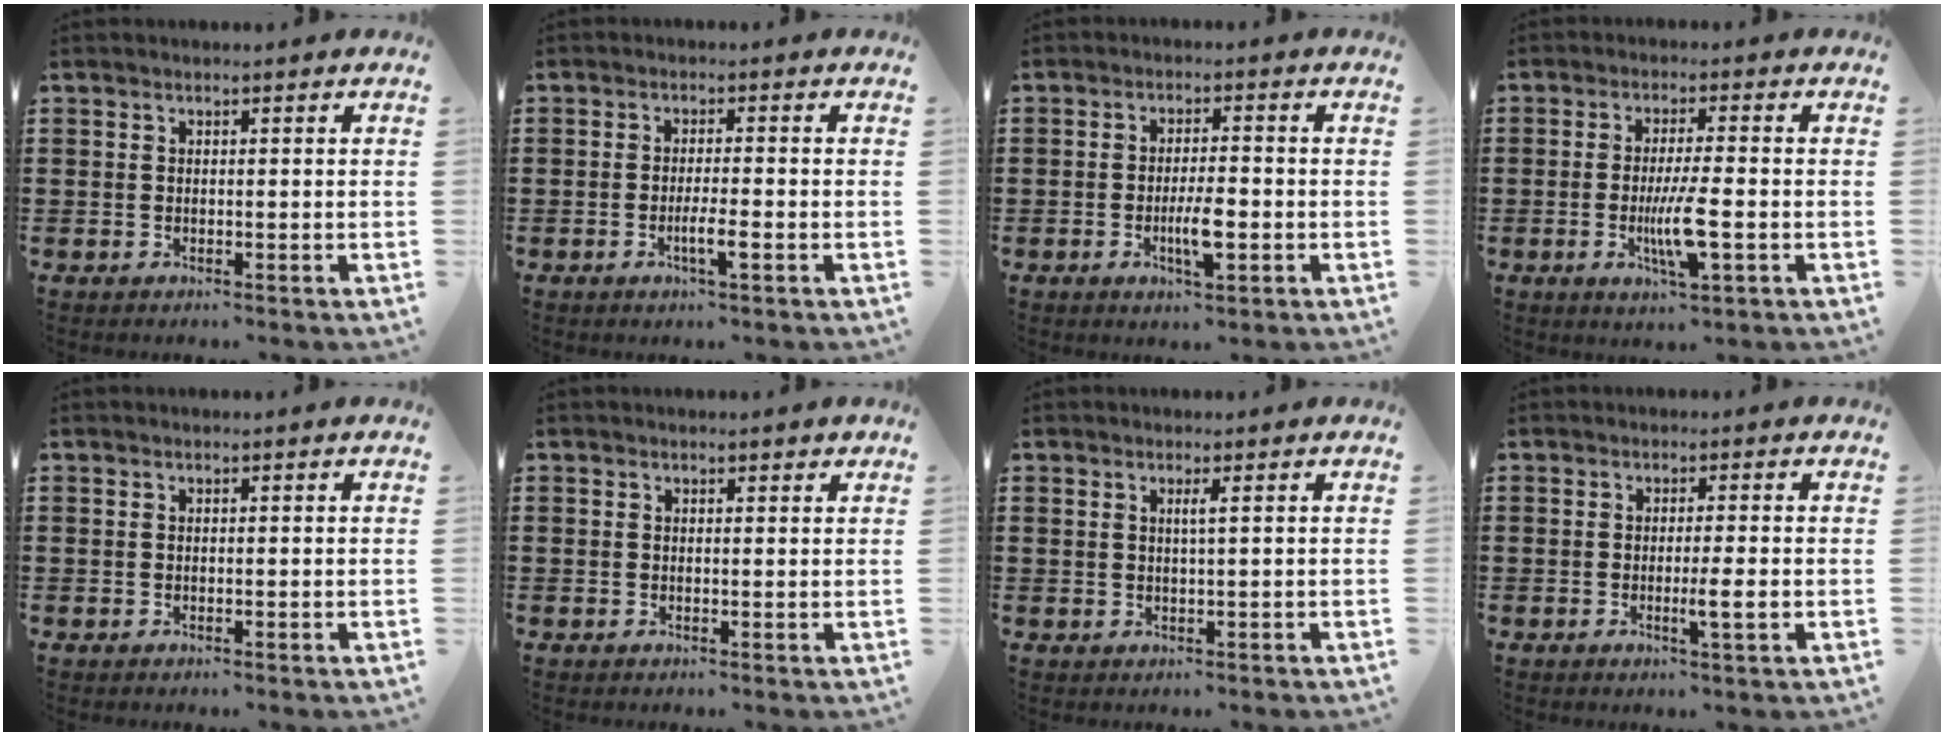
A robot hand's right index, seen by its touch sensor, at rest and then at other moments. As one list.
[{"total": 3.3, "force": [-1.5, 0.3, 2.9], "torque": [-0.051, -0.002, -0.027]}, {"total": 5.1, "force": [-1.6, 1.4, 4.6], "torque": [-0.091, -0.003, -0.031]}, {"total": 6.9, "force": [-1.9, 0.9, 6.5], "torque": [-0.129, -0.017, -0.036]}, {"total": 0.0}, {"total": 0.7, "force": [0.5, 0.5, 0.2], "torque": [0.002, 0.000, 0.007]}, {"total": 1.1, "force": [0.5, -0.2, 1.0], "torque": [-0.020, -0.003, 0.008]}, {"total": 3.2, "force": [-0.8, -0.2, 3.1], "torque": [-0.051, -0.009, -0.015]}]